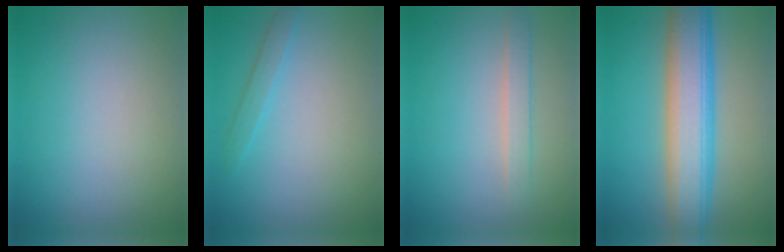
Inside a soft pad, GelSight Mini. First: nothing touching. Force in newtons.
{"total": 1.3, "press": 1.3, "slide": 0.1}
{"total": 1.8, "press": 1.8, "slide": 0.2}
{"total": 8.4, "press": 8.4, "slide": 0.0}